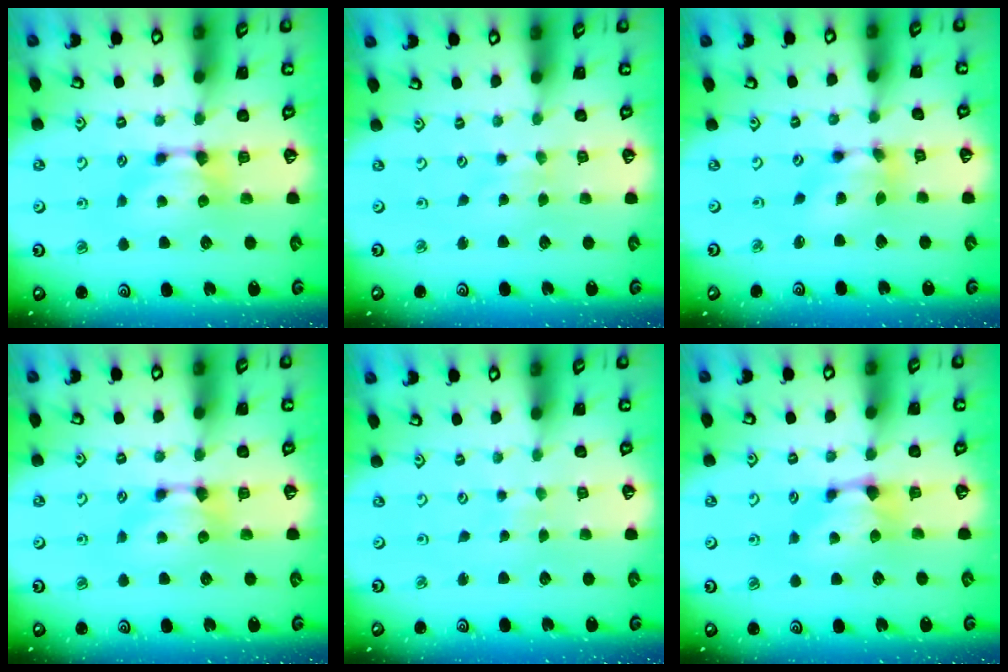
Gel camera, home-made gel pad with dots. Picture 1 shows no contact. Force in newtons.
{"total": 2.0, "press": 2.0, "slide": 0.1}
{"total": 5.3, "press": 4.8, "slide": 2.1}
{"total": 0.0}
{"total": 5.4, "press": 5.4, "slide": 0.3}
{"total": 0.8, "press": 0.4, "slide": 0.7}